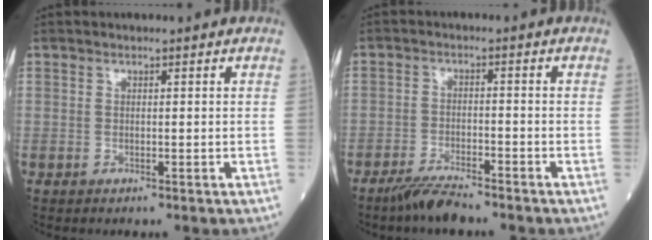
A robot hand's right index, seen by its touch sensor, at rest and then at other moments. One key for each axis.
{"total": 4.5, "fx": -3.9, "fy": 0.5, "fz": 2.2, "tx": -0.048, "ty": -0.009, "tz": -0.077}